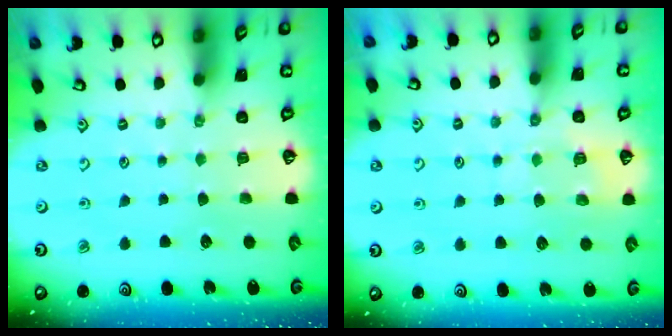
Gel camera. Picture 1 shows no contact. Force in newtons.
{"total": 6.3, "press": 6.2, "slide": 0.6}